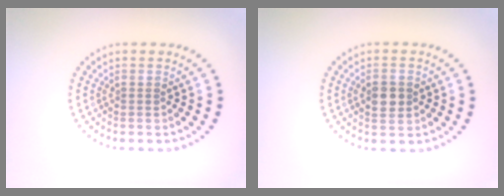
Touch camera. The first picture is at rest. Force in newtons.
{"total": 2.9, "press": 2.9, "slide": 0.0}